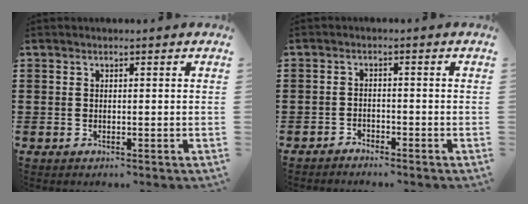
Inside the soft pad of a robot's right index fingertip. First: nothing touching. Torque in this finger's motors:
{"motor_torque": [-0.27, -0.42, 0.00, -0.04]}